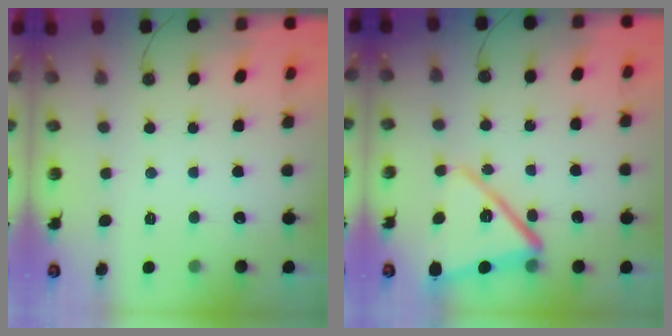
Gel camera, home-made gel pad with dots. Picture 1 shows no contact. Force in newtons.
{"total": 16.1, "press": 15.3, "slide": 5.1}